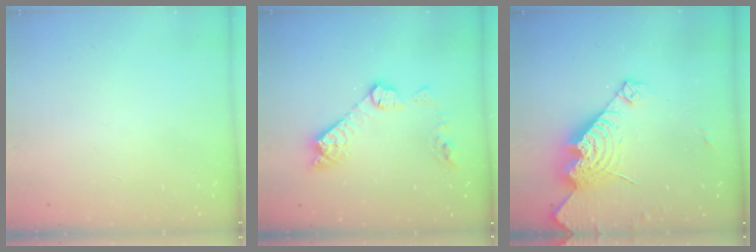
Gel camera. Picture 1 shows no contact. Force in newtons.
{"total": 12.2, "press": 12.1, "slide": 0.9}
{"total": 16.5, "press": 16.4, "slide": 1.6}